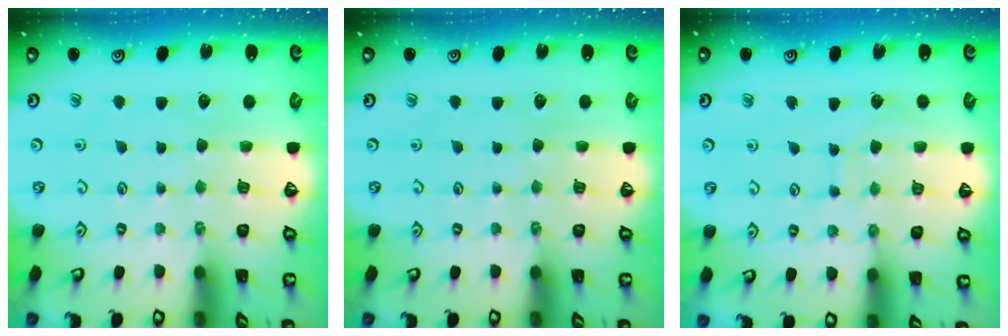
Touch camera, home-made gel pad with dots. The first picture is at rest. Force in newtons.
{"total": 0.0}
{"total": 6.9, "press": 6.9, "slide": 0.5}